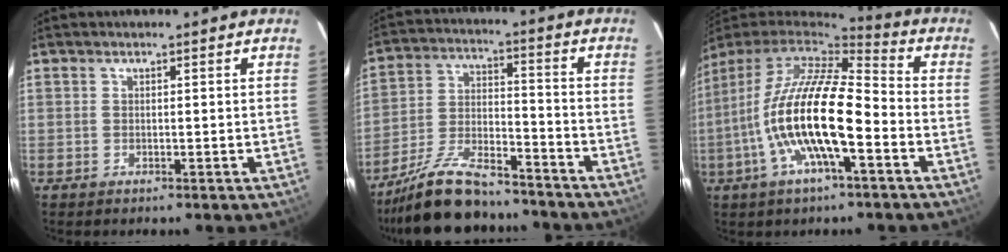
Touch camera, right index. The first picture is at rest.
{"total": 17.7, "force": [-15.1, 4.8, 8.0], "torque": [-0.170, -0.009, -0.251]}
{"total": 17.7, "force": [-5.2, 4.4, 16.3], "torque": [-0.301, -0.019, -0.102]}